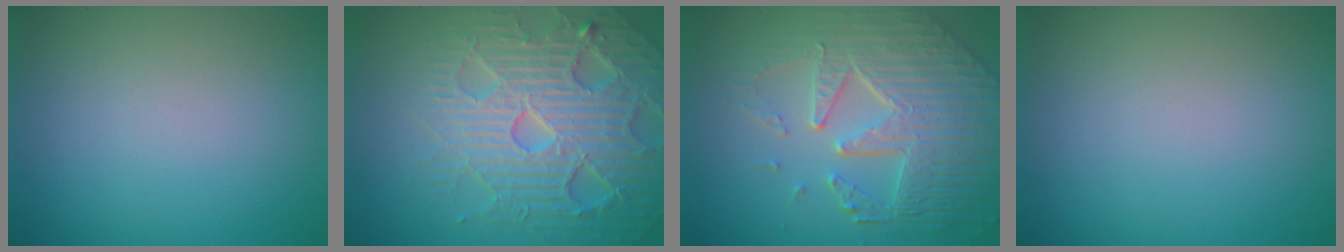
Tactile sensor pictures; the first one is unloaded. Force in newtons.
{"total": 7.2, "press": 7.0, "slide": 1.4}
{"total": 8.8, "press": 6.0, "slide": 6.4}
{"total": 0.0}